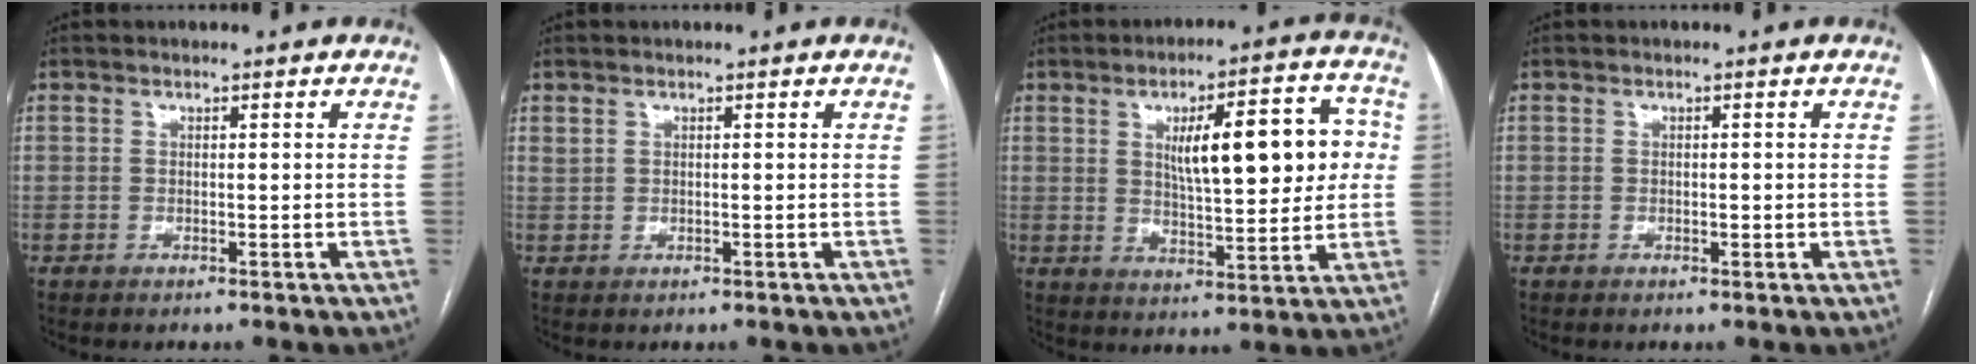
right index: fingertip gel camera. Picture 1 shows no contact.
{"total": 0.7, "force": [0.5, 0.2, 0.4], "torque": [-0.013, 0.004, 0.014]}
{"total": 14.3, "force": [2.8, 4.0, 13.5], "torque": [-0.185, 0.028, 0.045]}
{"total": 0.9, "force": [-0.1, 0.5, 0.7], "torque": [-0.011, 0.000, -0.001]}